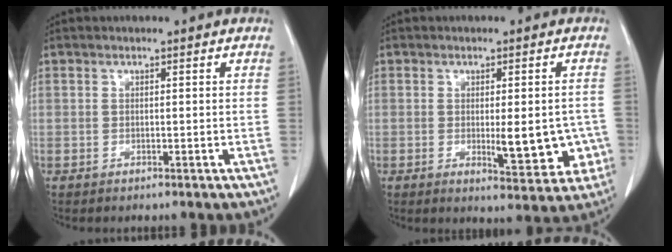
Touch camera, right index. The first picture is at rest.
{"total": 8.3, "force": [-1.4, 2.8, 7.7], "torque": [-0.089, -0.010, -0.012]}